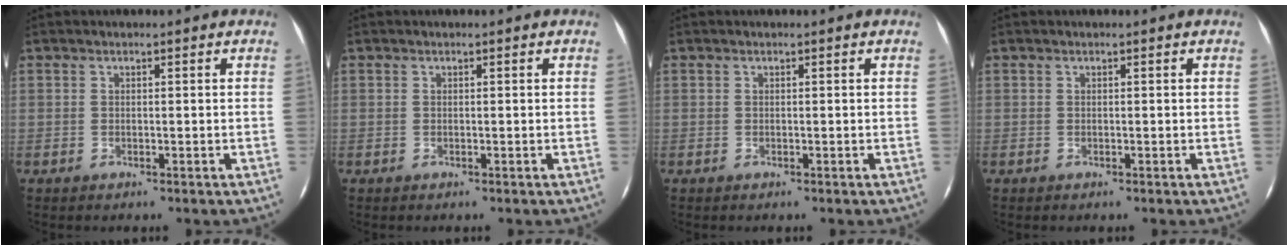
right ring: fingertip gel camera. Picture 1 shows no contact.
{"total": 0.0}
{"total": 0.0}
{"total": 0.0}